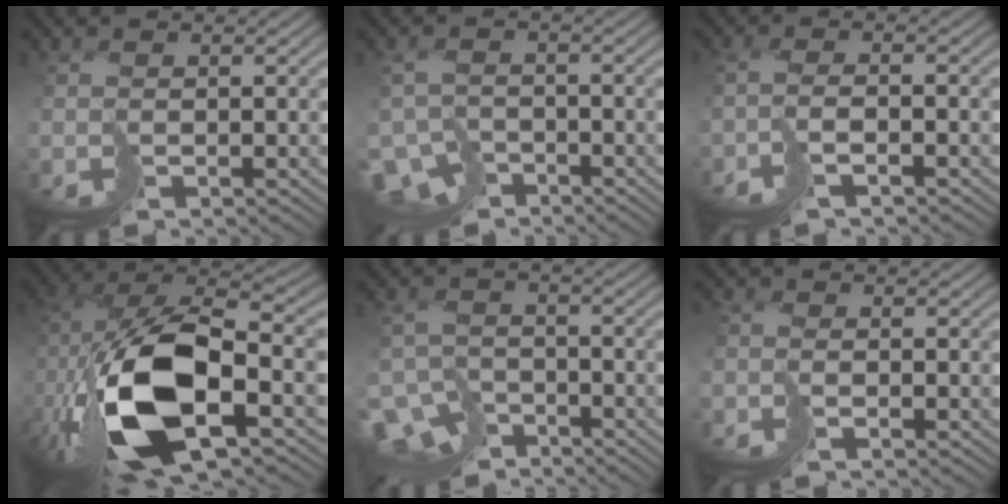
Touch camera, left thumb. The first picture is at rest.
{"total": 5.6, "force": [-4.3, 2.9, 2.1], "torque": [-0.039, -0.016, -0.075]}
{"total": 2.4, "force": [-1.8, -0.4, 1.6], "torque": [-0.027, 0.008, -0.039]}
{"total": 18.0, "force": [-5.5, 7.0, 15.7], "torque": [-0.333, -0.002, -0.093]}
{"total": 7.2, "force": [-5.8, 3.3, 2.6], "torque": [-0.046, -0.014, -0.102]}
{"total": 1.4, "force": [-1.4, 0.0, 0.1], "torque": [0.013, 0.010, -0.030]}